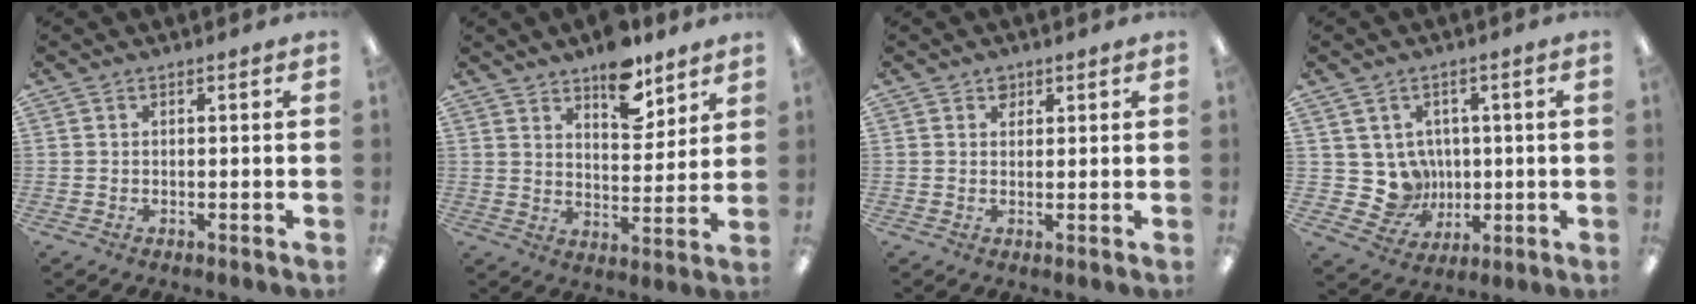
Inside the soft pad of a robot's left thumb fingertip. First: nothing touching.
{"total": 10.5, "force": [7.9, 4.7, 5.0], "torque": [-0.058, -0.049, 0.135]}
{"total": 1.9, "force": [1.3, 1.3, 0.5], "torque": [-0.004, -0.002, 0.023]}
{"total": 8.2, "force": [0.9, 7.9, 2.1], "torque": [-0.054, -0.006, 0.029]}